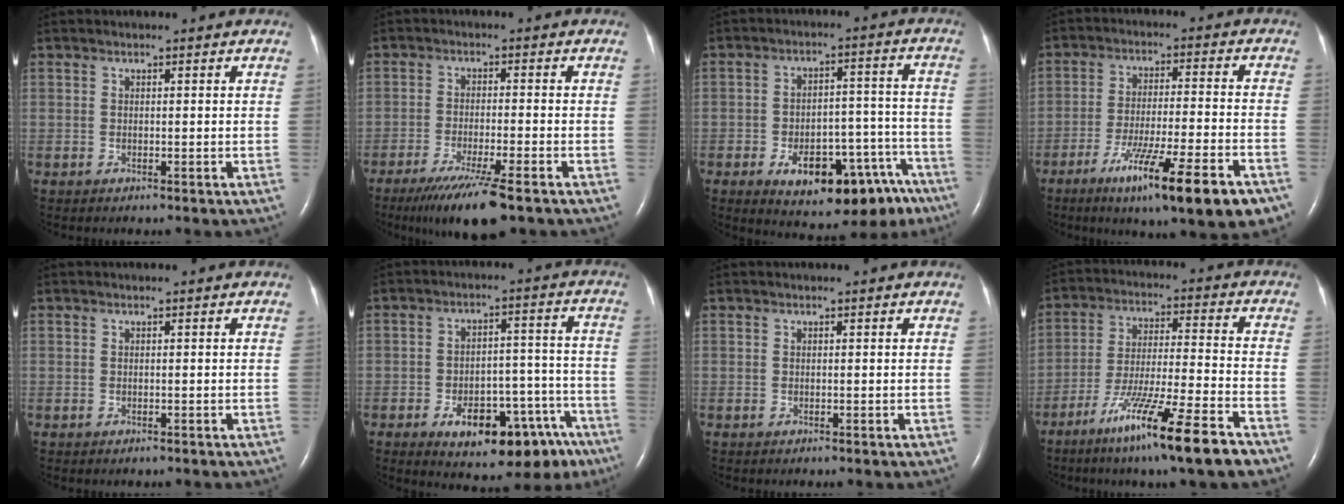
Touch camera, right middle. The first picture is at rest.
{"total": 9.4, "force": [-6.5, 0.1, 6.8], "torque": [-0.115, -0.025, -0.105]}
{"total": 16.9, "force": [-10.7, 7.3, 10.8], "torque": [-0.095, 0.047, -0.143]}
{"total": 16.7, "force": [-10.0, 1.1, 13.4], "torque": [-0.175, -0.032, -0.154]}
{"total": 0.0}
{"total": 16.2, "force": [-10.2, 7.0, 10.4], "torque": [-0.093, 0.043, -0.135]}
{"total": 0.0}
{"total": 15.5, "force": [-9.9, -0.2, 11.9], "torque": [-0.217, -0.045, -0.173]}